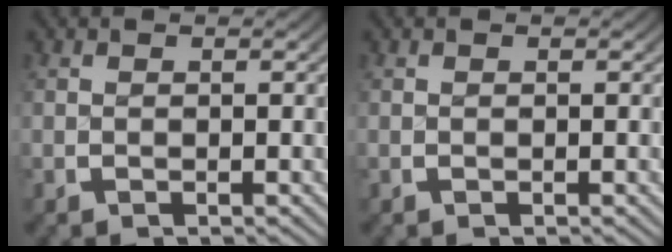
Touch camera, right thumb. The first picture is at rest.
{"total": 0.0}